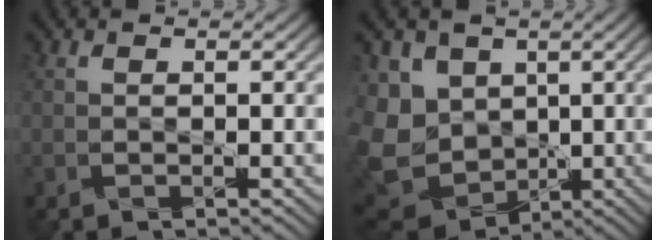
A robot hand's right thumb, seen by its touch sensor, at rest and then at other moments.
{"total": 10.8, "force": [0.0, 9.2, 5.6], "torque": [-0.174, -0.027, 0.025]}